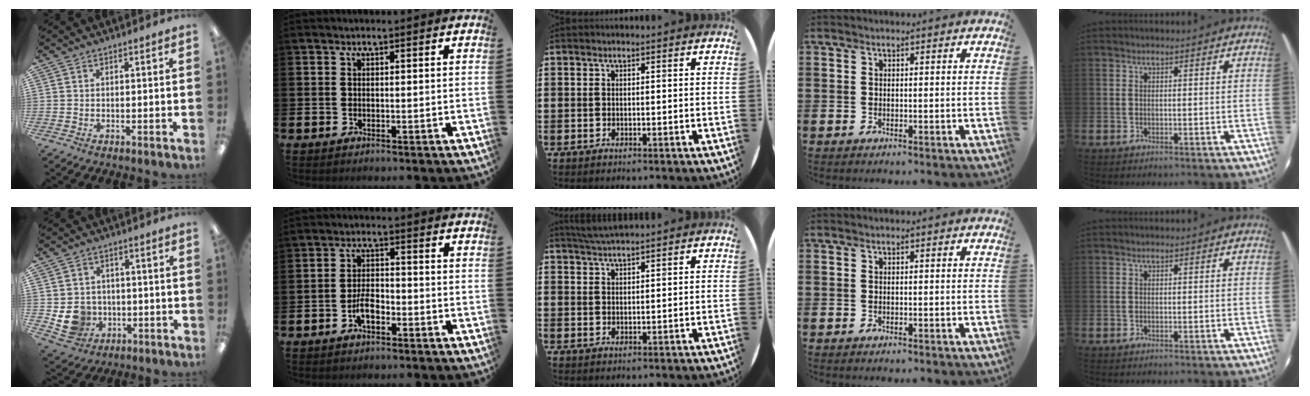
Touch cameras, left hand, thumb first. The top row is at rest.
{"thumb": {"total": 8.0, "force": [-1.1, 7.5, 2.5], "torque": [-0.067, 0.005, -0.013]}, "index": {"total": 3.4, "force": [-1.7, 1.5, 2.5], "torque": [-0.040, 0.006, -0.032]}, "middle": {"total": 2.3, "force": [2.3, -0.1, 0.6], "torque": [-0.016, -0.001, 0.043]}}